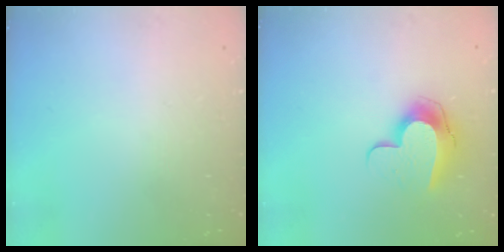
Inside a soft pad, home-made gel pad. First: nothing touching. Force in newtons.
{"total": 10.9, "press": 10.9, "slide": 1.1}